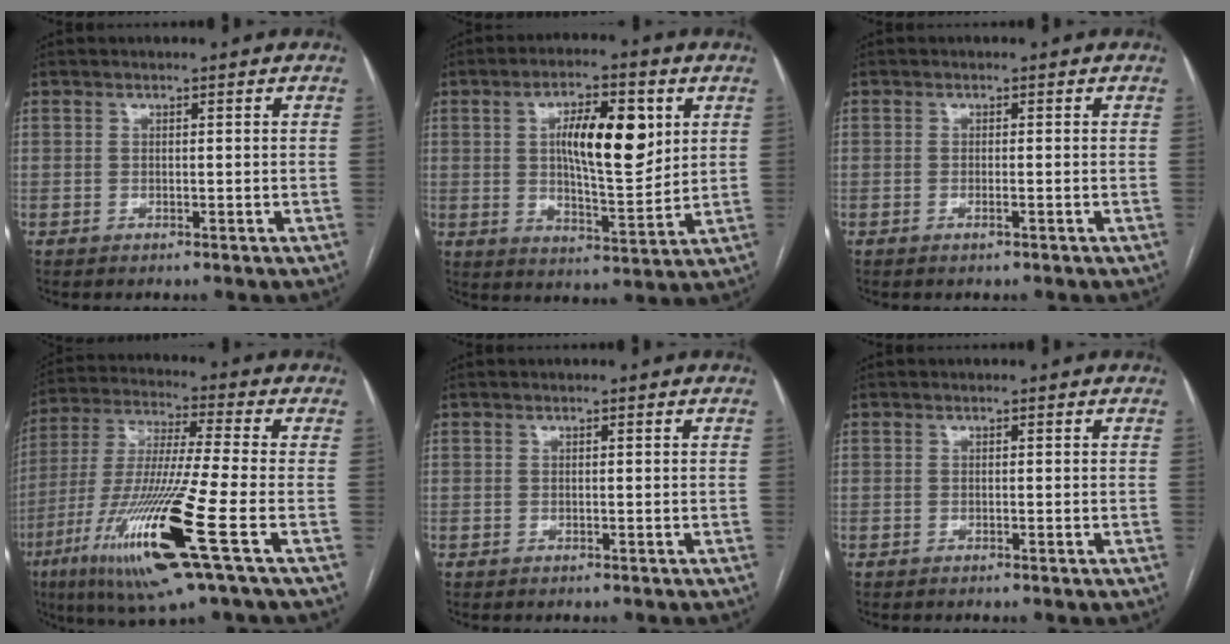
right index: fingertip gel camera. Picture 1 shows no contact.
{"total": 12.3, "force": [3.4, 3.7, 11.2], "torque": [-0.188, 0.007, 0.057]}
{"total": 0.8, "force": [-0.4, 0.0, 0.7], "torque": [-0.015, 0.001, -0.004]}
{"total": 19.1, "force": [-7.5, -0.1, 17.5], "torque": [-0.369, -0.039, -0.142]}
{"total": 0.0}
{"total": 0.0}